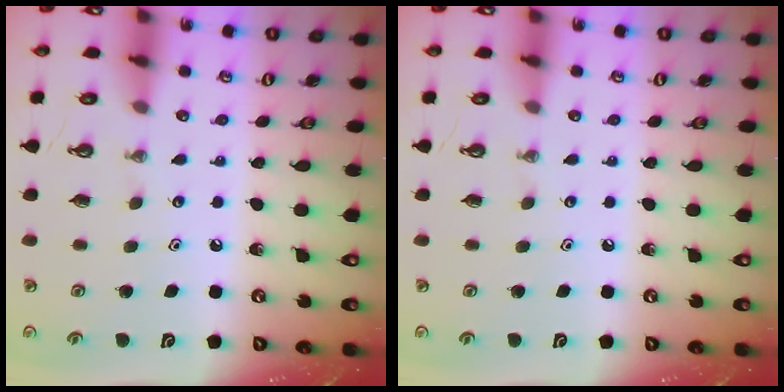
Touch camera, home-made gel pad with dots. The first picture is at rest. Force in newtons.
{"total": 0.0}